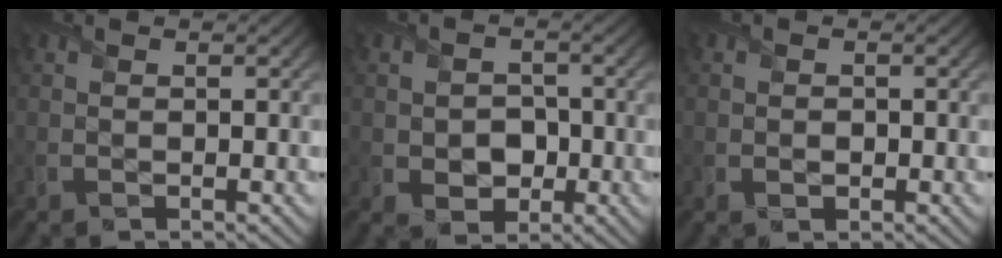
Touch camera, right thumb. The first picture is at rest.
{"total": 3.6, "force": [-0.6, 2.9, 2.0], "torque": [-0.041, -0.001, -0.015]}
{"total": 0.5, "force": [-0.1, 0.4, 0.3], "torque": [-0.007, -0.003, -0.002]}